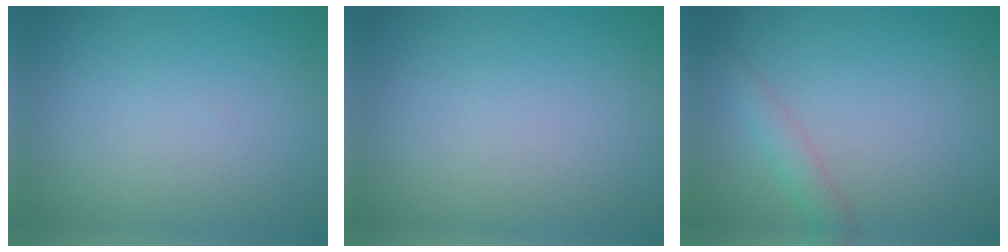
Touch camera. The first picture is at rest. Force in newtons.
{"total": 0.0}
{"total": 1.7, "press": 1.7, "slide": 0.0}